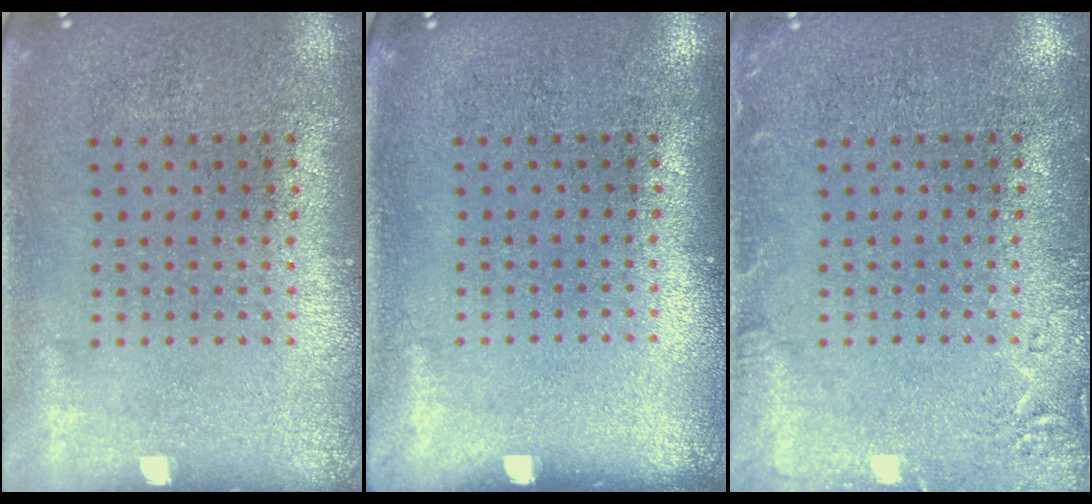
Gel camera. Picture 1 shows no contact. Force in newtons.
{"total": 0.0}
{"total": 2.0, "press": 2.0, "slide": 0.4}